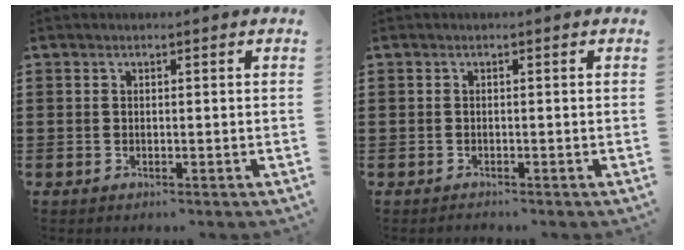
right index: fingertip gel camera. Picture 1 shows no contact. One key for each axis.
{"total": 0.6, "fx": -0.6, "fy": 0.2, "fz": -0.1, "tx": 0.001, "ty": 0.002, "tz": -0.014}